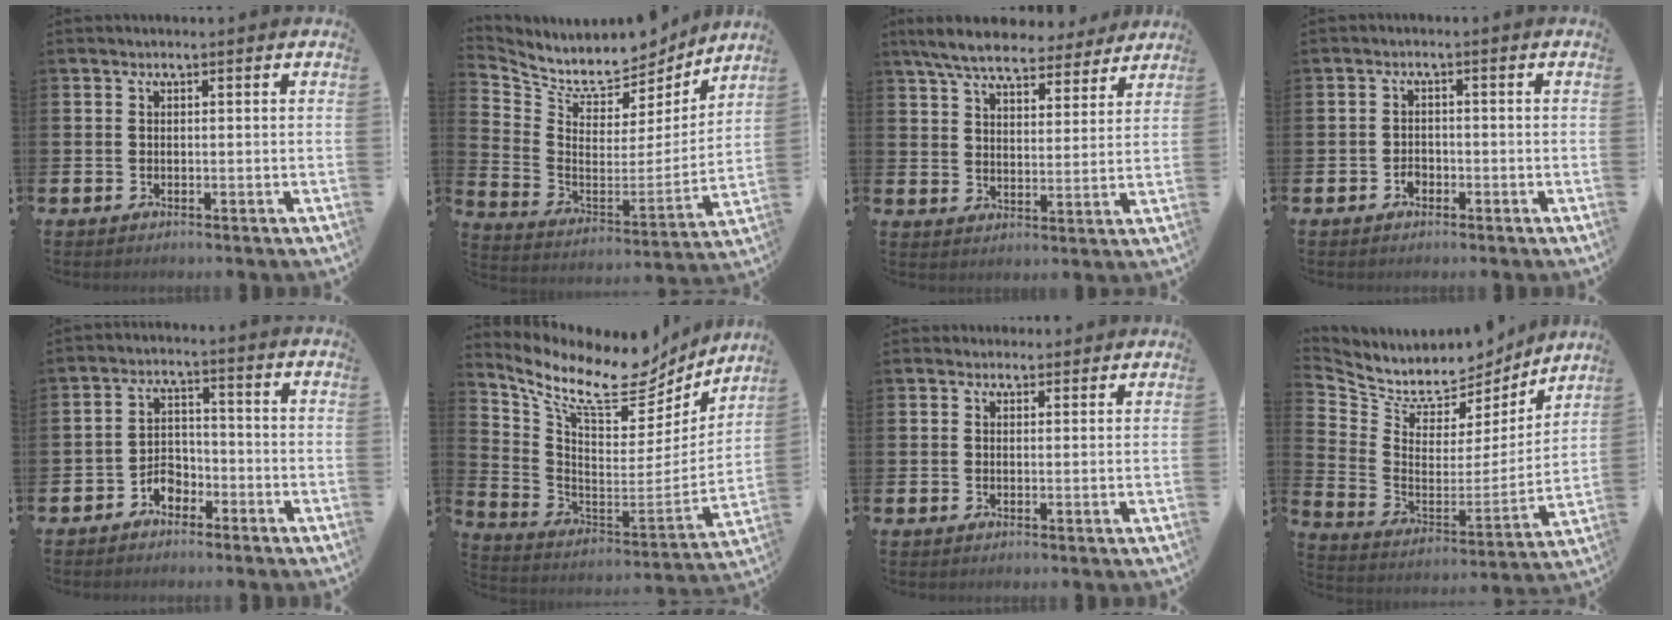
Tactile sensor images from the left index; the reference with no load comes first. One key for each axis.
{"total": 8.1, "fx": 7.6, "fy": 2.4, "fz": 1.1, "tx": -0.060, "ty": -0.068, "tz": 0.128}
{"total": 7.5, "fx": 6.9, "fy": 1.8, "fz": 2.3, "tx": -0.073, "ty": -0.032, "tz": 0.124}
{"total": 1.5, "fx": -0.9, "fy": 1.2, "fz": 0.5, "tx": -0.007, "ty": 0.000, "tz": -0.020}
{"total": 3.4, "fx": -2.5, "fy": 2.0, "fz": 0.9, "tx": -0.024, "ty": 0.007, "tz": -0.054}
{"total": 11.8, "fx": 9.3, "fy": 4.2, "fz": 6.0, "tx": -0.137, "ty": -0.070, "tz": 0.153}
{"total": 1.6, "fx": 1.4, "fy": 0.7, "fz": 0.0, "tx": 0.013, "ty": -0.001, "tz": 0.024}
{"total": 7.9, "fx": 7.2, "fy": 3.0, "fz": 0.6, "tx": -0.061, "ty": -0.062, "tz": 0.126}